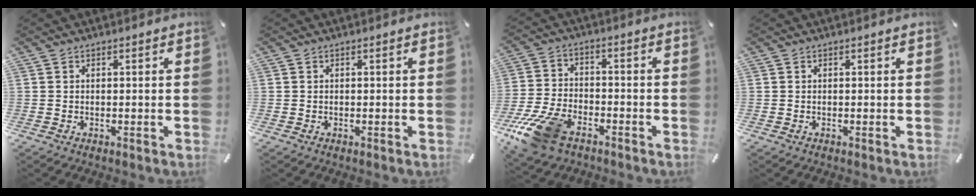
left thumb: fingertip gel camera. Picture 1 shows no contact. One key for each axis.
{"total": 0.0}
{"total": 13.0, "fx": -8.0, "fy": 6.8, "fz": 7.7, "tx": -0.152, "ty": 0.036, "tz": -0.144}
{"total": 0.0}